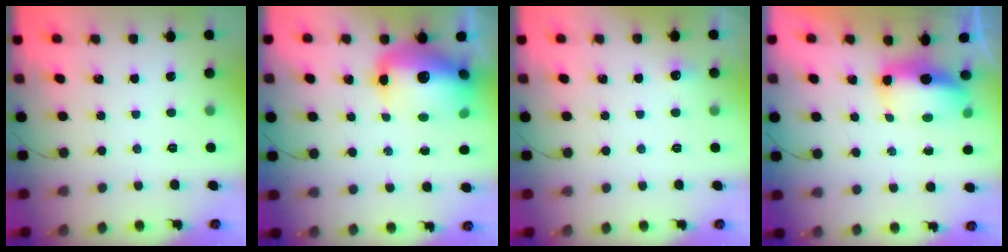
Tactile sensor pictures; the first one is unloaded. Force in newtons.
{"total": 18.0, "press": 17.5, "slide": 4.1}
{"total": 4.1, "press": 3.9, "slide": 1.4}
{"total": 9.1, "press": 8.0, "slide": 4.3}